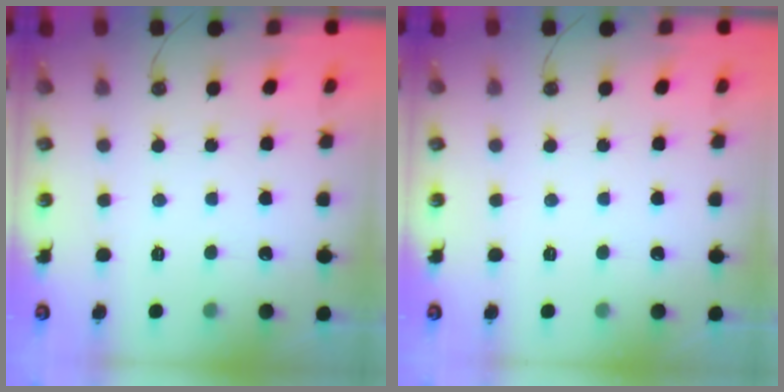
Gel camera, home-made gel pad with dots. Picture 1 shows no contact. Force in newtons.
{"total": 0.0}